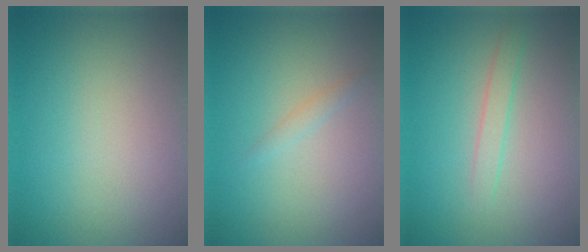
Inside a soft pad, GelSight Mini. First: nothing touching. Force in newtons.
{"total": 0.8, "press": 0.8, "slide": 0.1}
{"total": 1.4, "press": 1.4, "slide": 0.0}